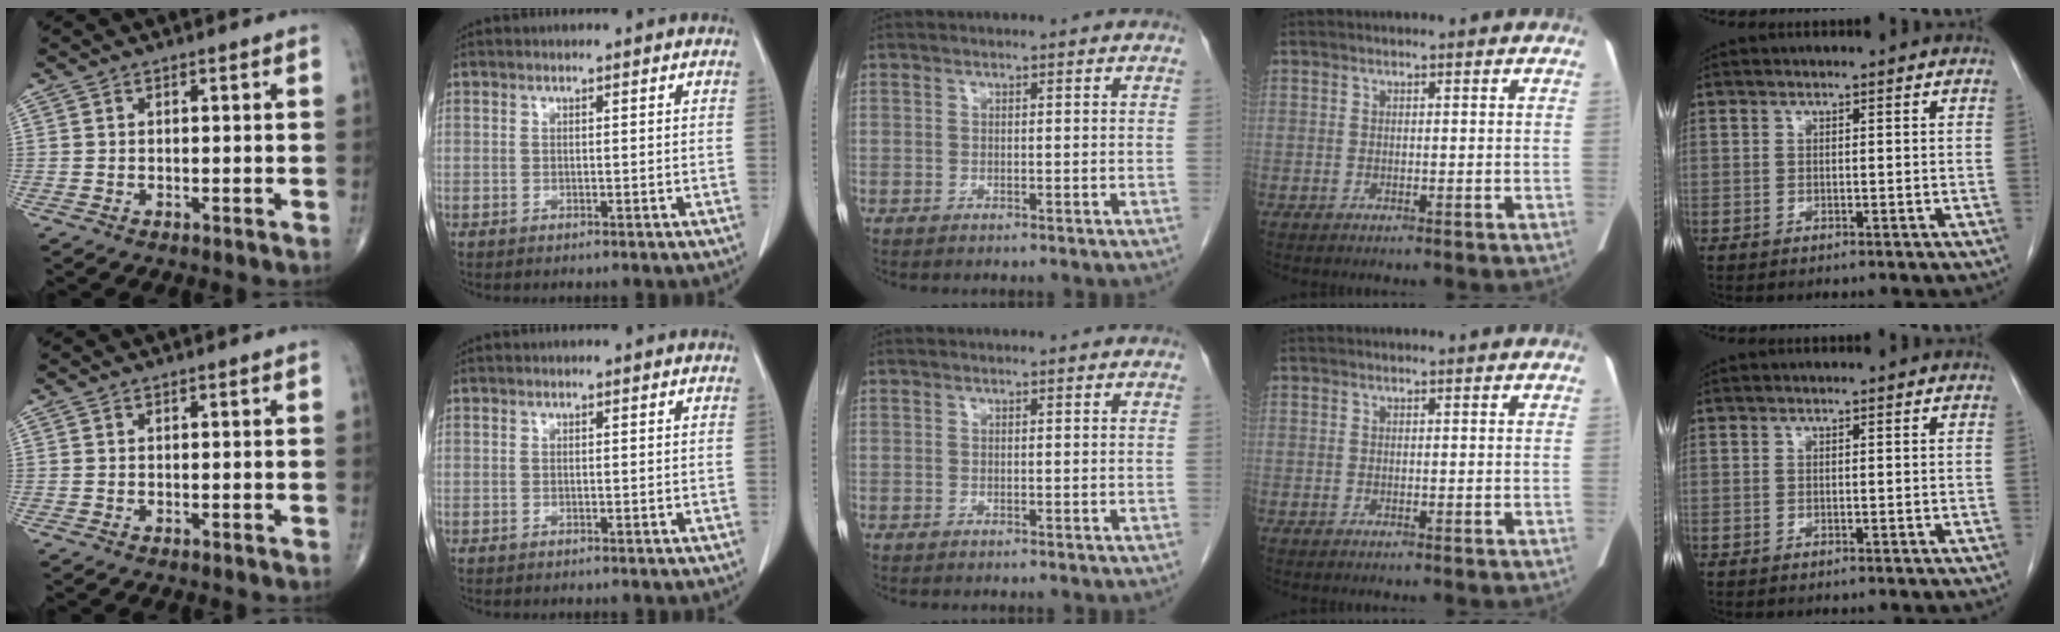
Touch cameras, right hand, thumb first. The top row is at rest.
{}